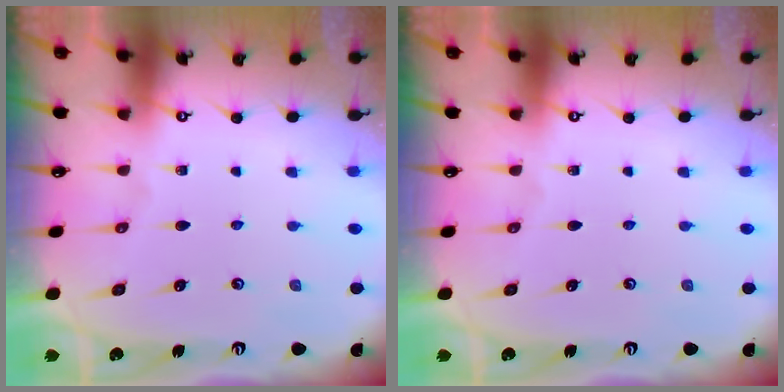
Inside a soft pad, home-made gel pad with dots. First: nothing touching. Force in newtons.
{"total": 0.0}